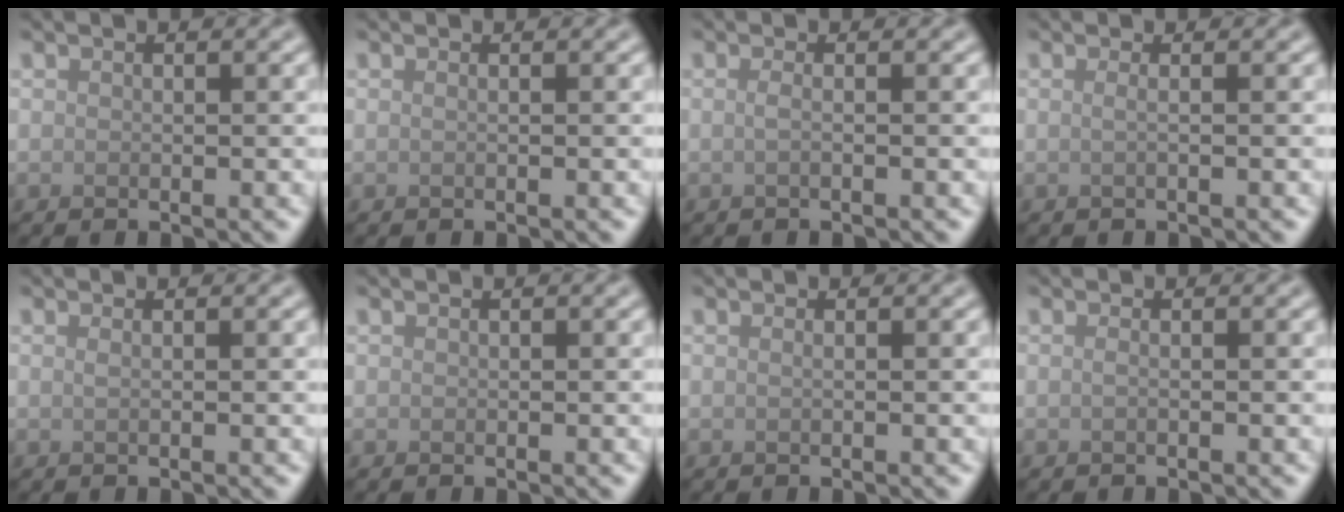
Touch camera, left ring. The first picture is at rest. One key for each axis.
{"total": 0.6, "fx": 0.1, "fy": 0.3, "fz": 0.5, "tx": -0.006, "ty": -0.001, "tz": -0.005}
{"total": 1.2, "fx": -0.1, "fy": 0.5, "fz": 1.1, "tx": -0.015, "ty": -0.003, "tz": -0.008}
{"total": 1.3, "fx": 0.1, "fy": 0.6, "fz": 1.2, "tx": -0.015, "ty": -0.007, "tz": -0.014}
{"total": 0.8, "fx": 0.2, "fy": 0.3, "fz": 0.7, "tx": -0.008, "ty": 0.000, "tz": -0.002}
{"total": 0.0}
{"total": 0.7, "fx": 0.1, "fy": 0.3, "fz": 0.6, "tx": -0.008, "ty": -0.002, "tz": -0.006}
{"total": 0.7, "fx": -0.1, "fy": 0.3, "fz": 0.6, "tx": -0.009, "ty": -0.002, "tz": -0.005}